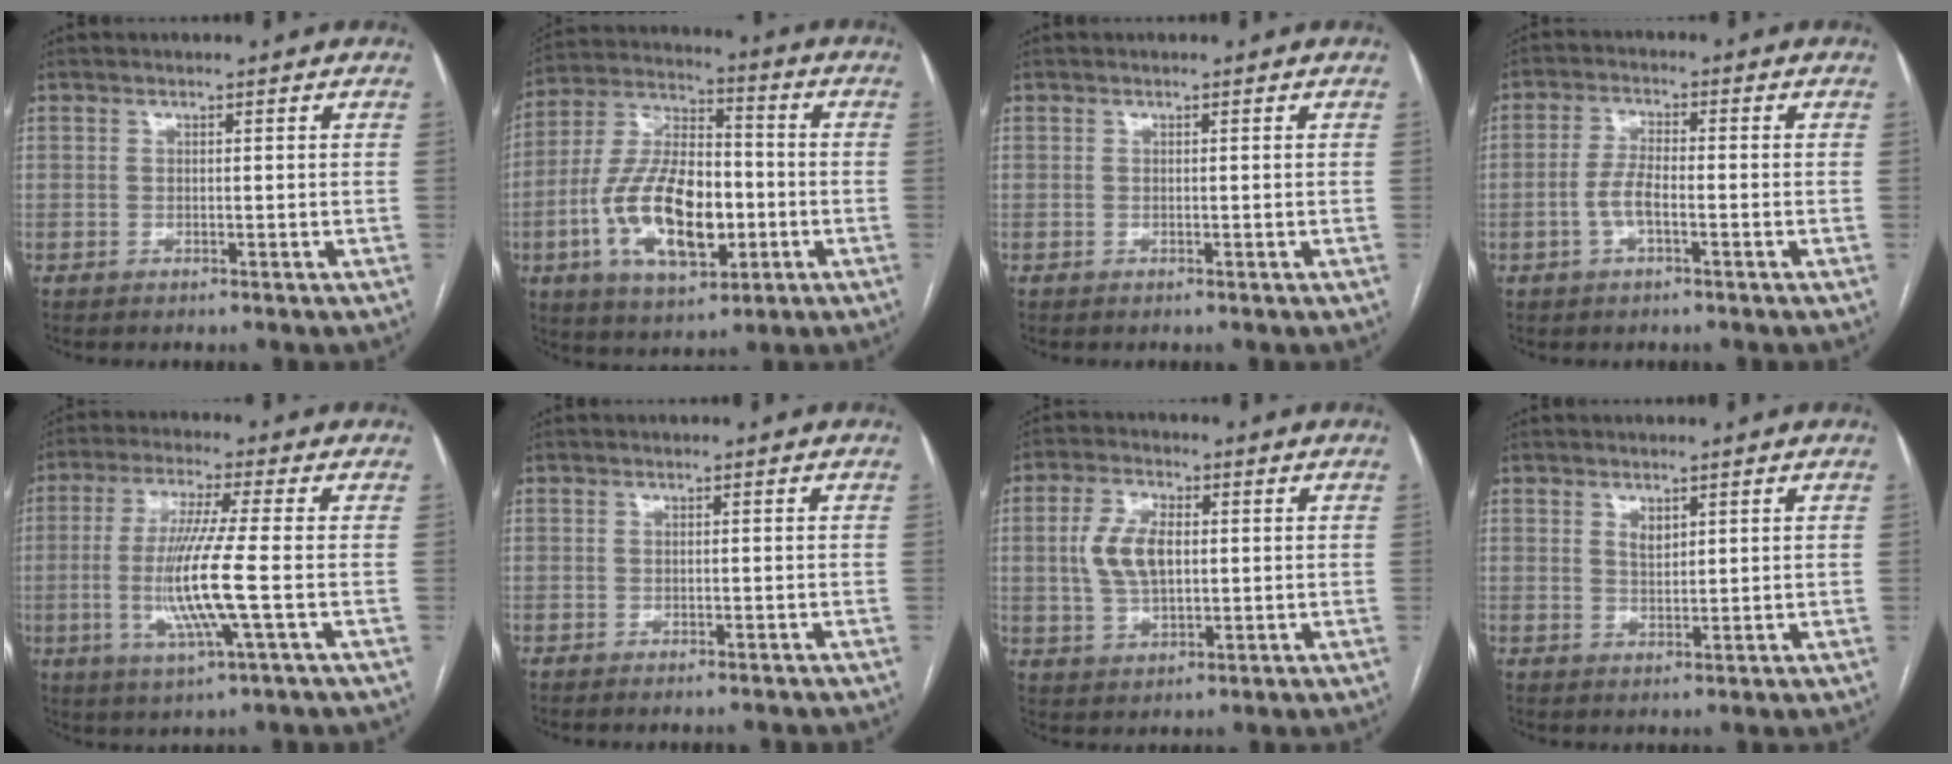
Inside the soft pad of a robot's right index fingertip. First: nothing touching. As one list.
[{"total": 16.6, "force": [-4.2, 7.3, 14.3], "torque": [-0.289, 0.011, -0.070]}, {"total": 0.0}, {"total": 4.2, "force": [-1.5, 1.2, 3.7], "torque": [-0.083, 0.008, -0.028]}, {"total": 10.9, "force": [-1.9, -0.7, 10.7], "torque": [-0.220, -0.015, -0.042]}, {"total": 2.8, "force": [-2.6, 0.2, 0.9], "torque": [-0.007, -0.003, -0.035]}, {"total": 7.6, "force": [0.9, 3.9, 6.4], "torque": [-0.143, 0.012, 0.020]}, {"total": 1.9, "force": [1.1, 1.0, 1.2], "torque": [-0.024, -0.002, 0.025]}]